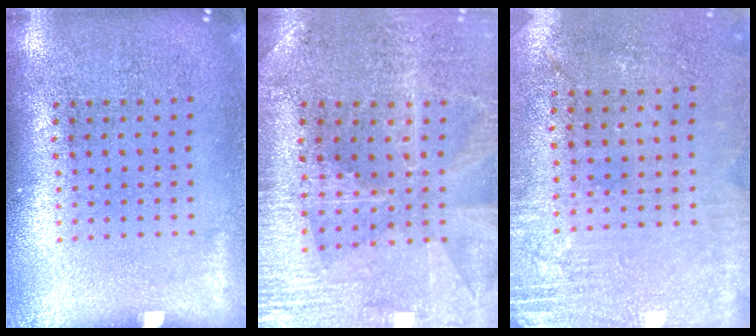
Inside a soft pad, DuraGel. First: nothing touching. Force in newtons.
{"total": 1.7, "press": 1.7, "slide": 0.3}
{"total": 2.8, "press": 2.4, "slide": 1.5}